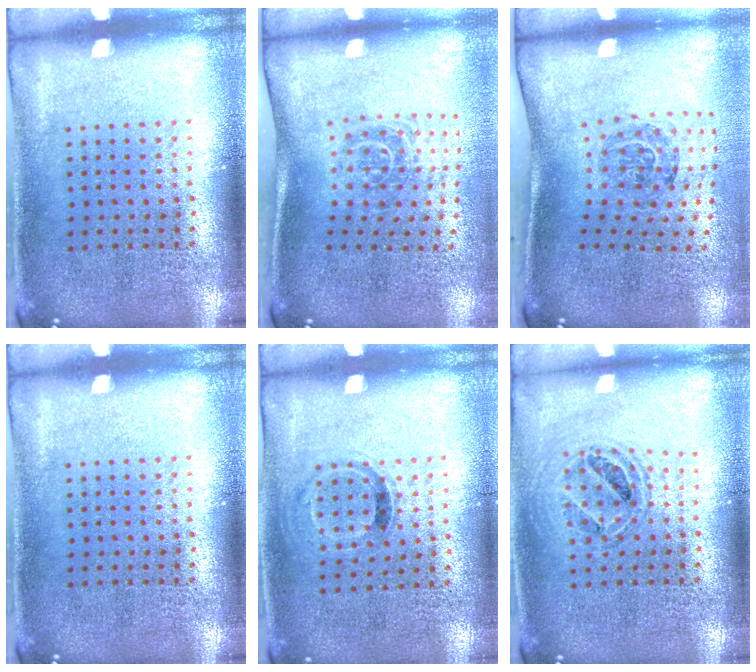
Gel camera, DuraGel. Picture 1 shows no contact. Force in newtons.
{"total": 1.7, "press": 1.2, "slide": 1.3}
{"total": 1.7, "press": 1.2, "slide": 1.2}
{"total": 0.0}
{"total": 0.9, "press": 0.7, "slide": 0.6}
{"total": 0.8, "press": 0.8, "slide": 0.3}